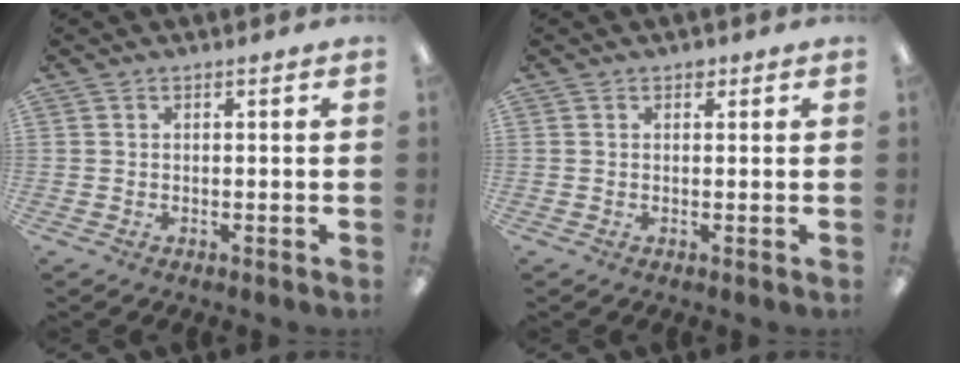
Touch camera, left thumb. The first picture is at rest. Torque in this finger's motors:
{"motor_torque": [0.09, -0.03, 0.25, -0.09, 0.02]}